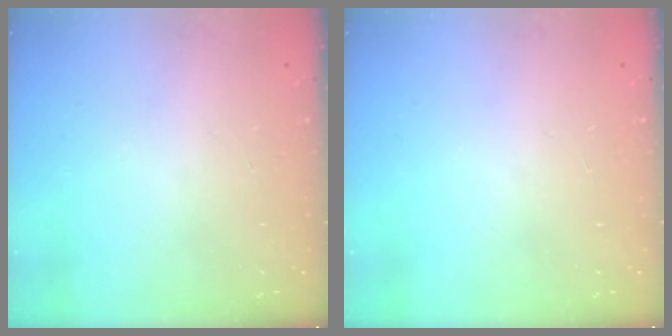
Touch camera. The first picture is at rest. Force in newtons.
{"total": 0.0}